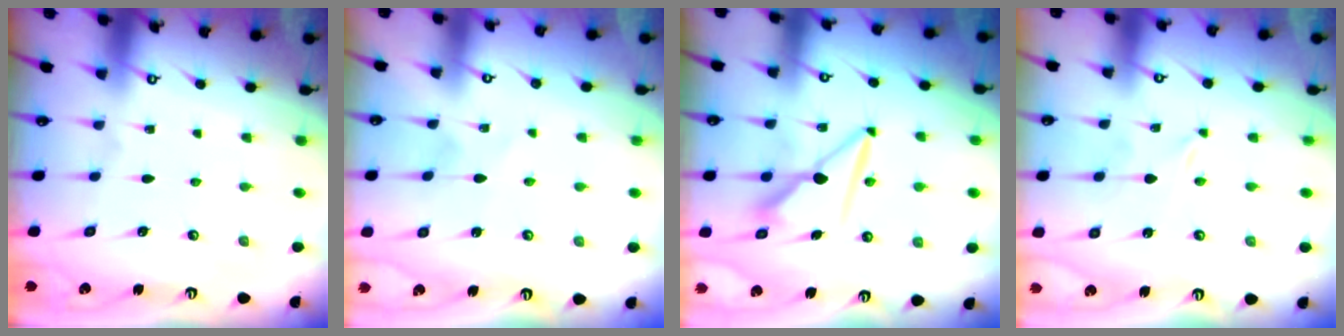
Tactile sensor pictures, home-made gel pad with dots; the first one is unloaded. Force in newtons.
{"total": 2.5, "press": 2.5, "slide": 0.2}
{"total": 7.9, "press": 7.9, "slide": 0.2}
{"total": 0.0}